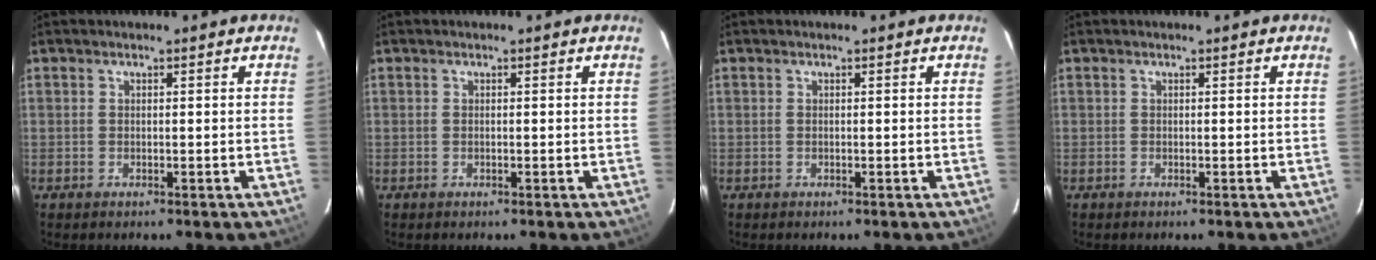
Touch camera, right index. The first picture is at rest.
{"total": 0.0}
{"total": 0.0}
{"total": 0.0}